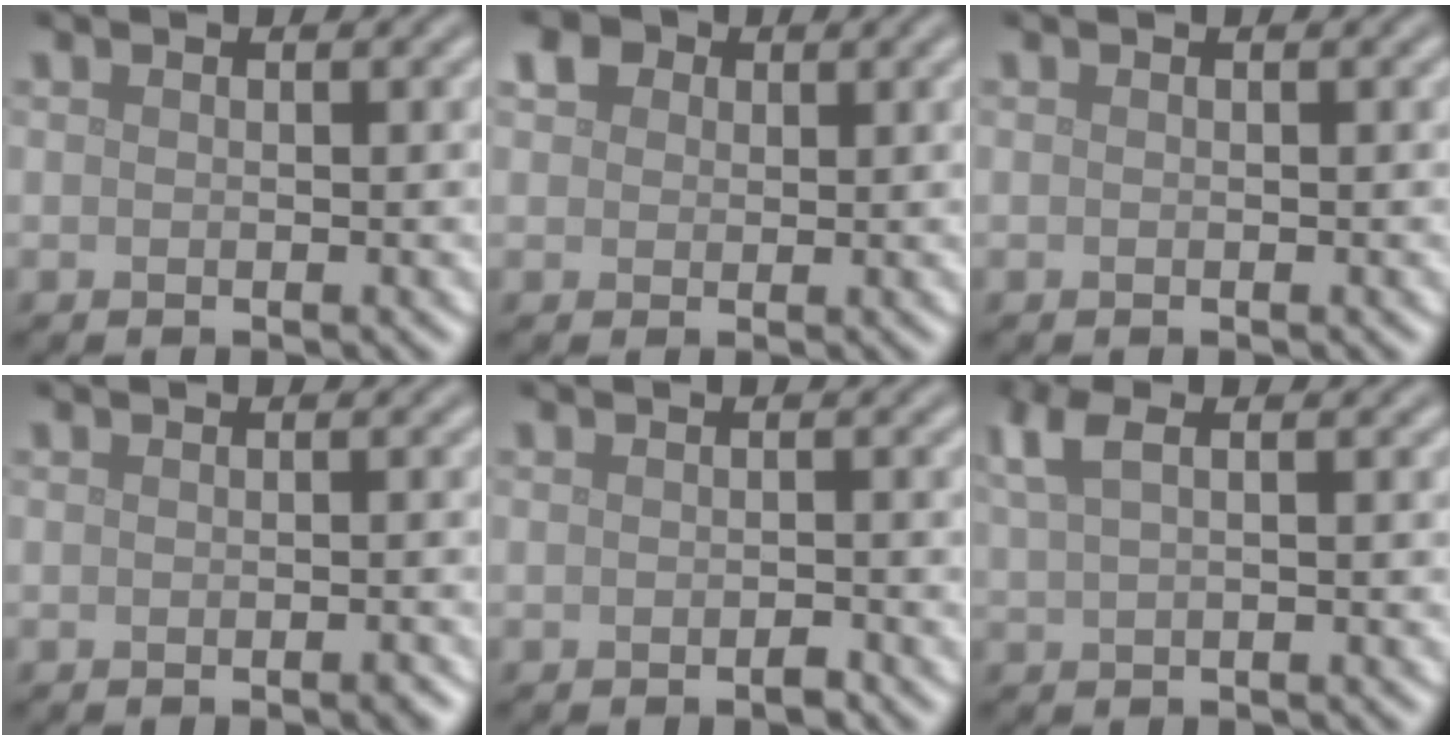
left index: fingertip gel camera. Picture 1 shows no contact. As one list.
[{"total": 3.5, "force": [1.7, 2.6, 1.6], "torque": [-0.037, 0.011, 0.014]}, {"total": 0.0}, {"total": 0.8, "force": [-0.5, 0.1, 0.7], "torque": [-0.008, -0.001, -0.007]}, {"total": 0.8, "force": [-0.5, 0.2, 0.5], "torque": [-0.008, 0.001, -0.007]}, {"total": 2.6, "force": [1.3, 0.9, 2.2], "torque": [-0.045, 0.007, 0.026]}]